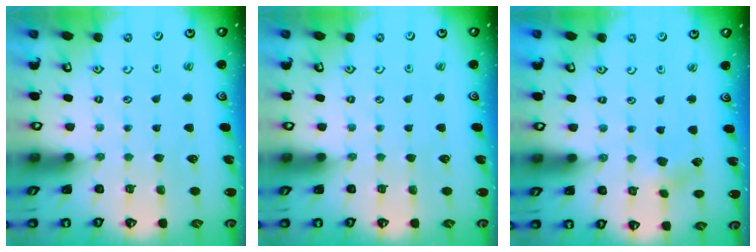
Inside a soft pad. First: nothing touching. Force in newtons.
{"total": 0.0}
{"total": 2.7, "press": 2.7, "slide": 0.4}